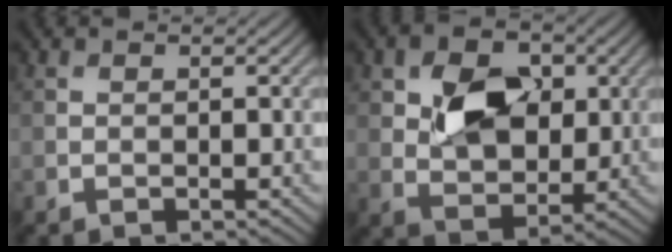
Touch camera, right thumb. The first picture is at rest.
{"total": 8.1, "force": [1.9, 5.5, 5.6], "torque": [-0.104, 0.000, 0.028]}